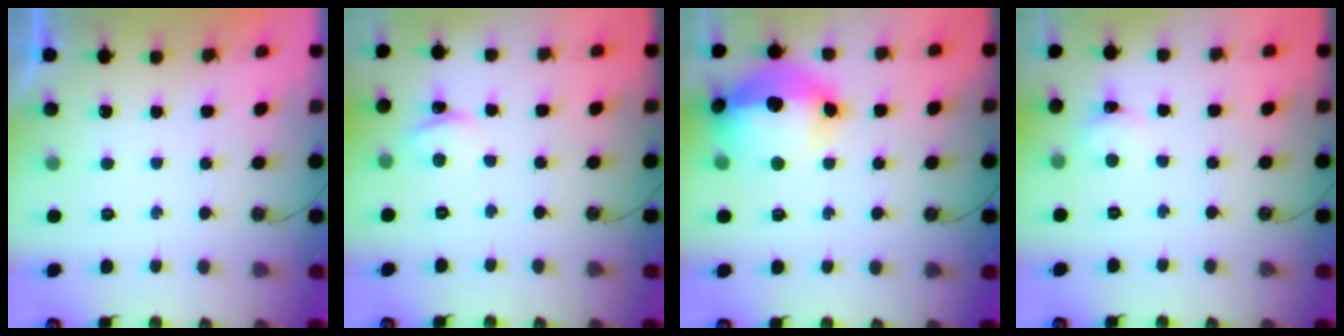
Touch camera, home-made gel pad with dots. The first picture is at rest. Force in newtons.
{"total": 3.0, "press": 3.0, "slide": 0.4}
{"total": 18.4, "press": 18.3, "slide": 2.1}
{"total": 2.2, "press": 2.2, "slide": 0.3}